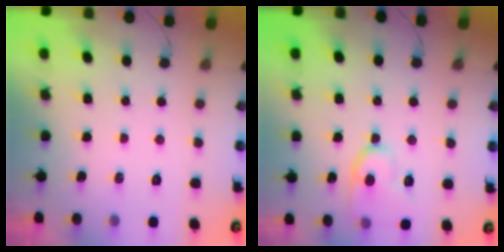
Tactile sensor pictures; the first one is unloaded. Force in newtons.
{"total": 12.2, "press": 12.1, "slide": 1.2}